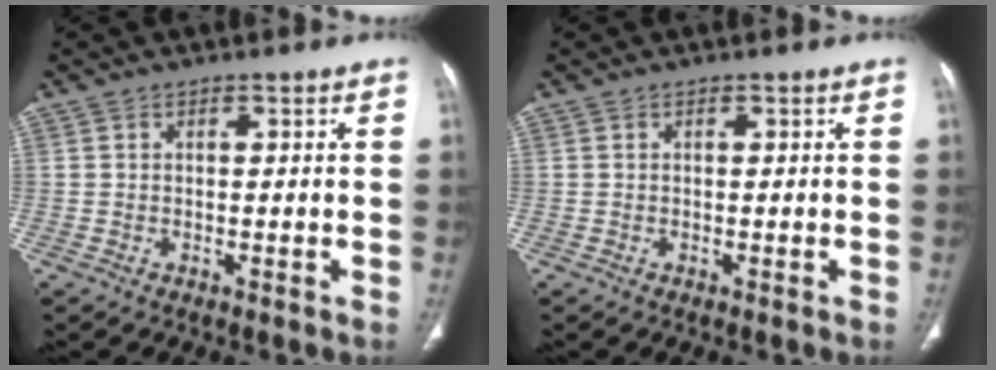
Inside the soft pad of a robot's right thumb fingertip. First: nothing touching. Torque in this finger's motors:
{"motor_torque": [-0.17, 0.17, -0.26, 0.26, 0.00]}